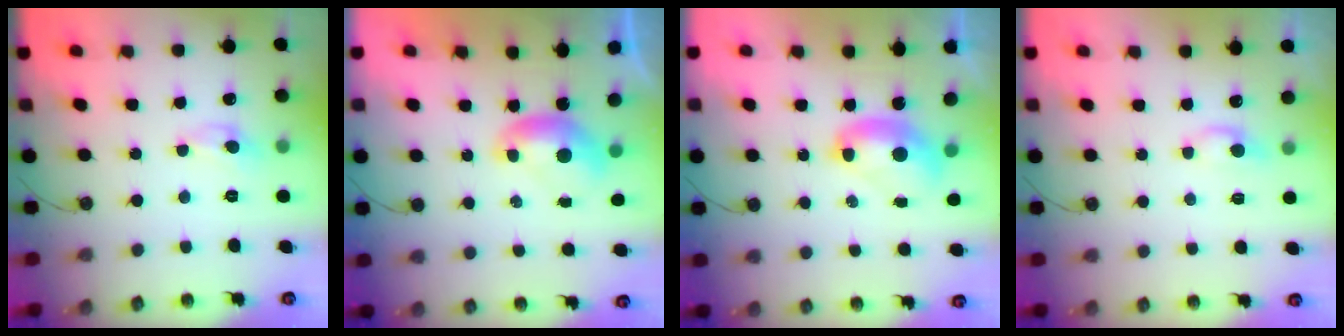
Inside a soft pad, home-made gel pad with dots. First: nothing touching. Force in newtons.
{"total": 0.0}
{"total": 2.8, "press": 2.8, "slide": 0.1}
{"total": 1.7, "press": 1.6, "slide": 0.6}